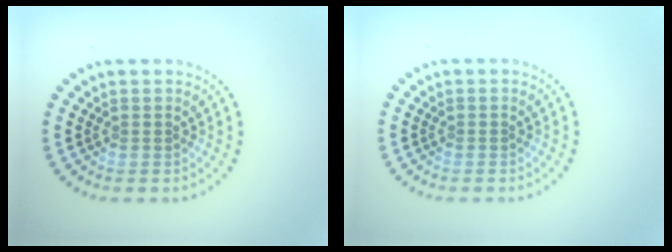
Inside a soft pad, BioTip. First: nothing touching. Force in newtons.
{"total": 0.0}